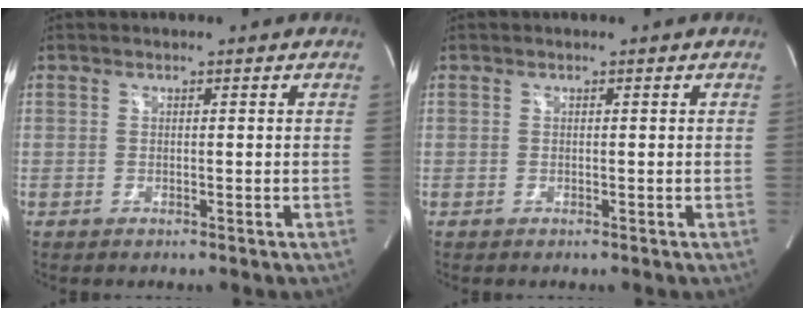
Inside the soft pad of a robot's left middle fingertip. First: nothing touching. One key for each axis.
{"total": 0.0}